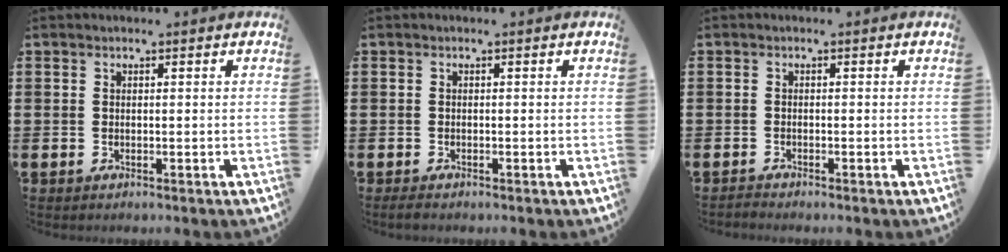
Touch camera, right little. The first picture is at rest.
{"total": 0.6, "force": [-0.4, 0.3, 0.4], "torque": [-0.009, 0.001, -0.009]}
{"total": 0.6, "force": [-0.6, -0.1, 0.0], "torque": [-0.002, -0.004, -0.012]}